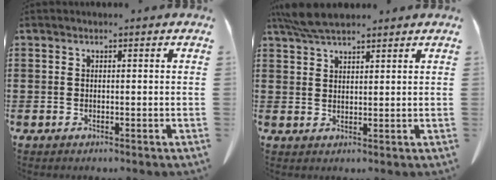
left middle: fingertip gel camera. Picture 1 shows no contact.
{"total": 5.2, "force": [4.4, 1.1, 2.6], "torque": [-0.064, -0.006, 0.083]}